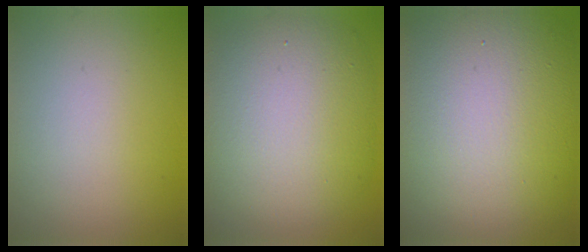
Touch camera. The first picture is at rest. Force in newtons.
{"total": 10.6, "press": 10.6, "slide": 0.6}
{"total": 17.3, "press": 17.2, "slide": 1.6}